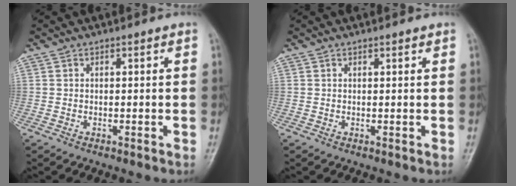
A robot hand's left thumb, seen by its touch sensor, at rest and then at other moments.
{"total": 0.6, "force": [0.5, 0.1, 0.4], "torque": [-0.008, -0.003, 0.007]}